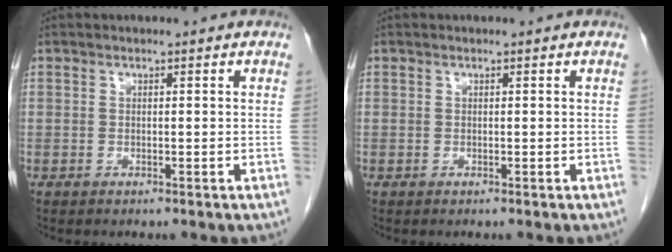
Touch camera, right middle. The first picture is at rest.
{"total": 0.0}